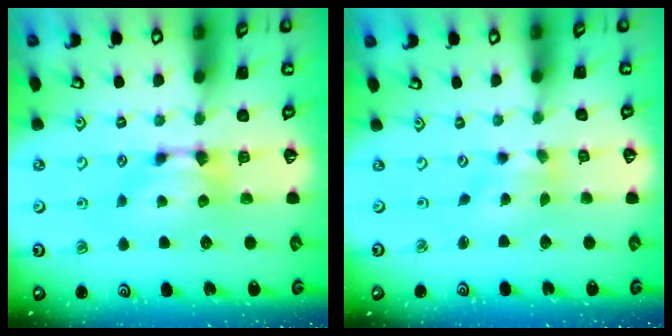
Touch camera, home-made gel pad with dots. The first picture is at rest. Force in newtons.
{"total": 1.3, "press": 0.7, "slide": 1.0}